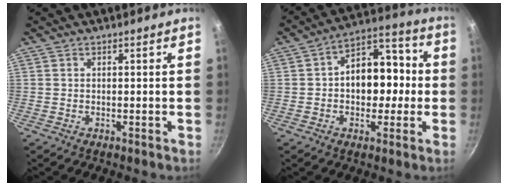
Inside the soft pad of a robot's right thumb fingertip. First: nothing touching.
{"total": 13.1, "force": [-0.1, 8.6, 9.9], "torque": [-0.101, 0.037, -0.011]}